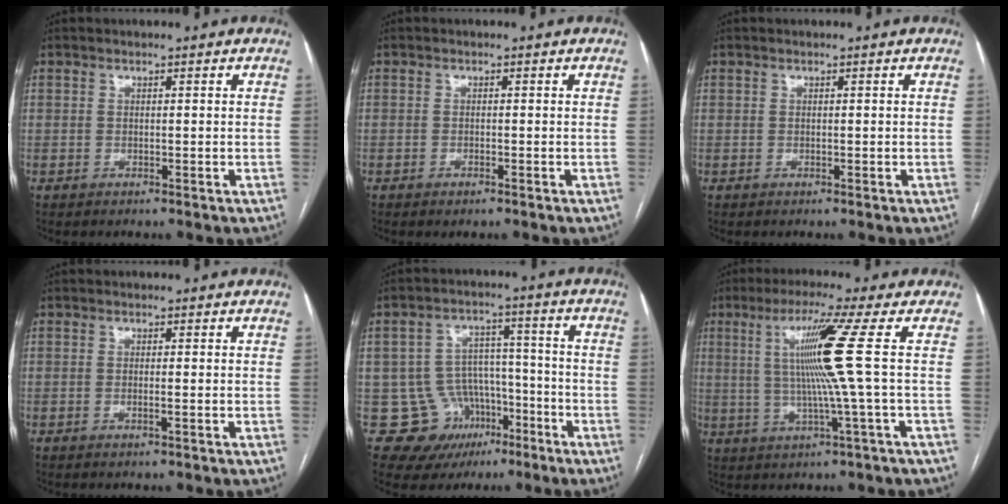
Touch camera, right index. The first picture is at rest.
{"total": 0.8, "force": [-0.5, 0.2, 0.5], "torque": [-0.008, 0.000, -0.008]}
{"total": 0.0}
{"total": 0.9, "force": [-0.3, -0.1, 0.8], "torque": [-0.017, 0.000, -0.005]}
{"total": 11.0, "force": [-4.9, 9.7, 1.8], "torque": [-0.024, 0.057, -0.062]}
{"total": 9.8, "force": [1.5, -2.8, 9.2], "torque": [-0.163, 0.005, 0.035]}